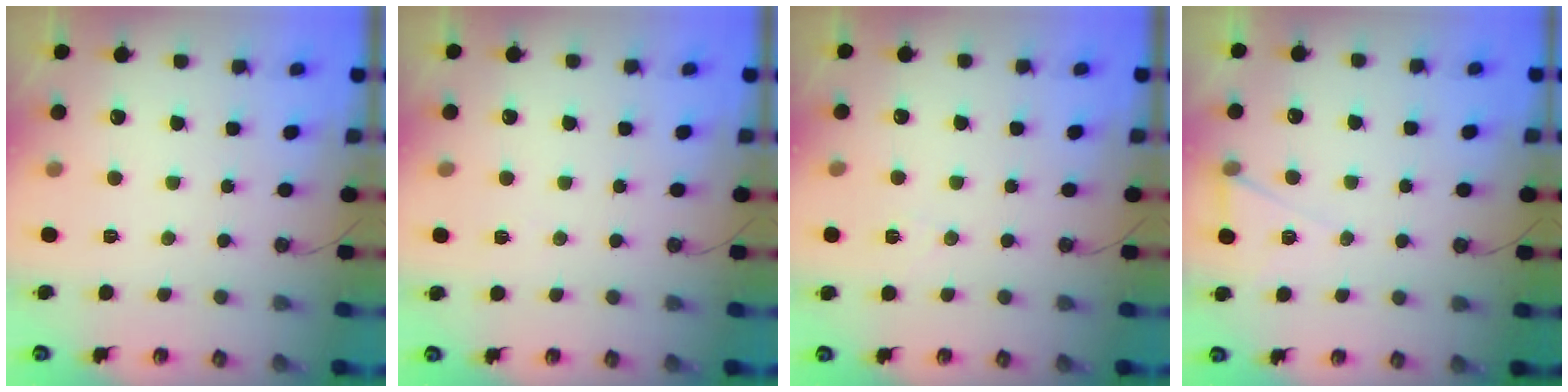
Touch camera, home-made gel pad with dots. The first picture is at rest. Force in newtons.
{"total": 5.4, "press": 3.7, "slide": 3.9}
{"total": 5.9, "press": 5.7, "slide": 1.5}
{"total": 6.3, "press": 4.4, "slide": 4.5}